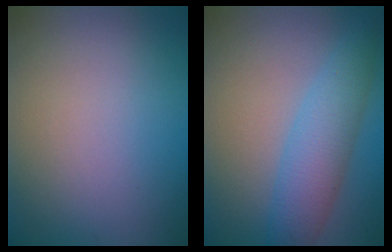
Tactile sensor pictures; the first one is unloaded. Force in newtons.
{"total": 4.5, "press": 4.5, "slide": 0.1}